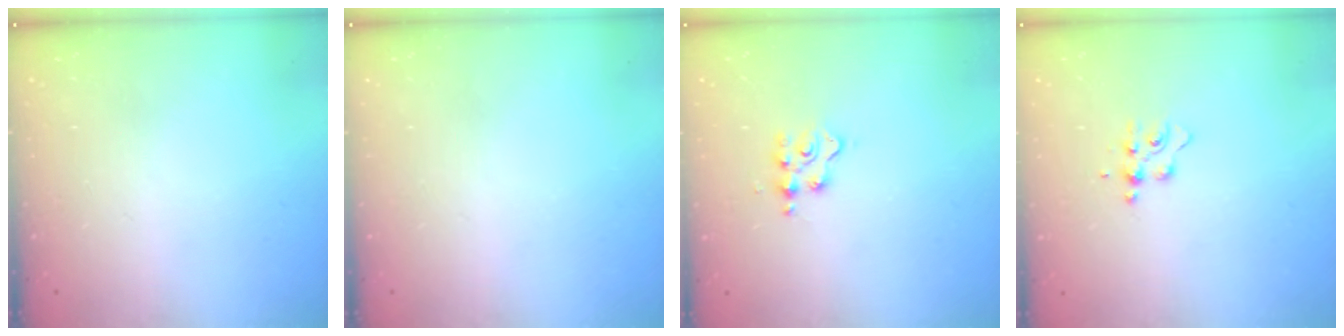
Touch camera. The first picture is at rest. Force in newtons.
{"total": 0.0}
{"total": 3.0, "press": 3.0, "slide": 0.4}
{"total": 6.0, "press": 6.0, "slide": 0.7}